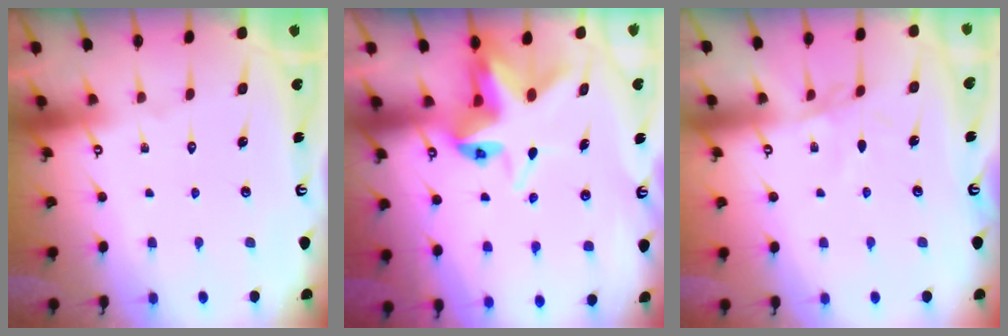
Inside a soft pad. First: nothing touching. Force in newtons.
{"total": 8.2, "press": 8.1, "slide": 0.6}
{"total": 2.0, "press": 1.9, "slide": 0.4}